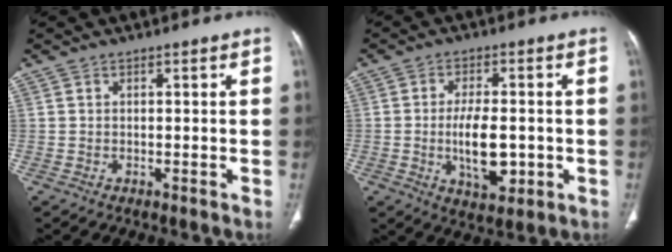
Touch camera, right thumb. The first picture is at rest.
{"total": 9.6, "force": [-1.5, 4.6, 8.3], "torque": [-0.129, -0.003, -0.018]}